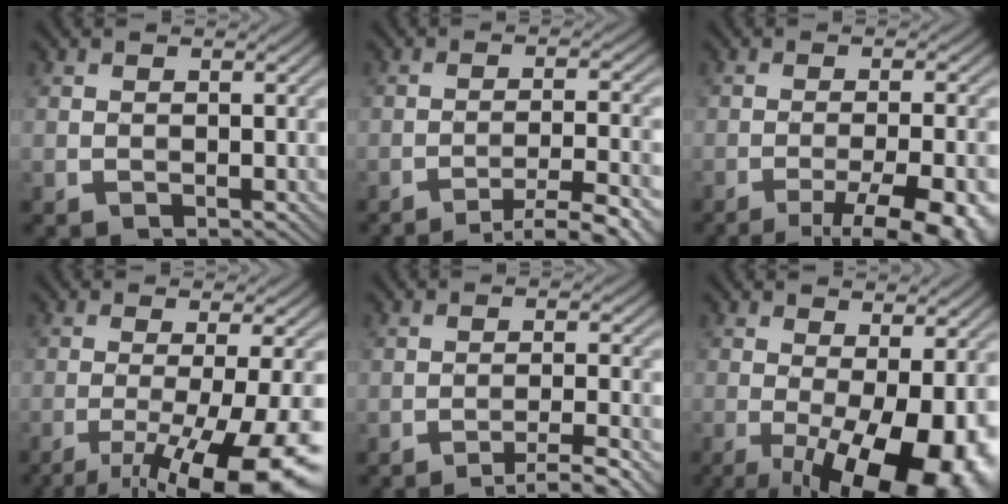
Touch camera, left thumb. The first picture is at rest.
{"total": 7.9, "force": [-5.7, 1.1, 5.3], "torque": [-0.083, 0.014, -0.085]}
{"total": 11.0, "force": [-6.7, 2.7, 8.2], "torque": [-0.115, -0.003, -0.079]}
{"total": 13.1, "force": [-6.7, 2.6, 10.9], "torque": [-0.169, -0.008, -0.098]}
{"total": 5.3, "force": [-3.7, 0.6, 3.8], "torque": [-0.064, 0.015, -0.065]}
{"total": 15.6, "force": [-5.4, 5.1, 13.7], "torque": [-0.192, -0.013, -0.066]}